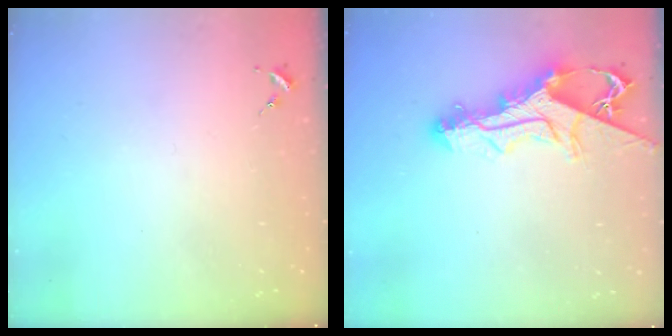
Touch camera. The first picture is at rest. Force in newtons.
{"total": 13.3, "press": 13.2, "slide": 1.5}